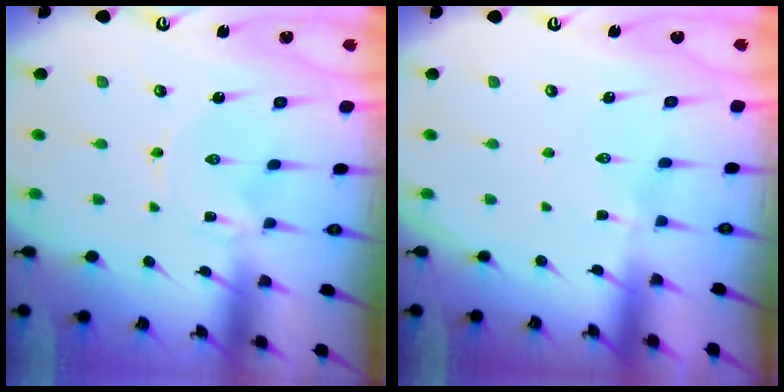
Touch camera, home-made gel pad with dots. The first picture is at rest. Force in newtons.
{"total": 2.3, "press": 2.2, "slide": 0.5}